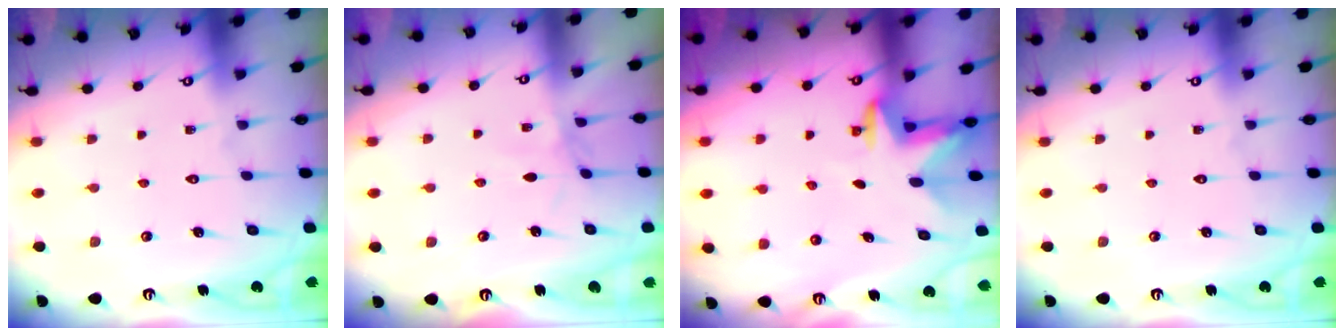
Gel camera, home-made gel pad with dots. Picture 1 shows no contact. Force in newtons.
{"total": 1.6, "press": 1.6, "slide": 0.3}
{"total": 3.0, "press": 2.9, "slide": 0.7}
{"total": 0.0}